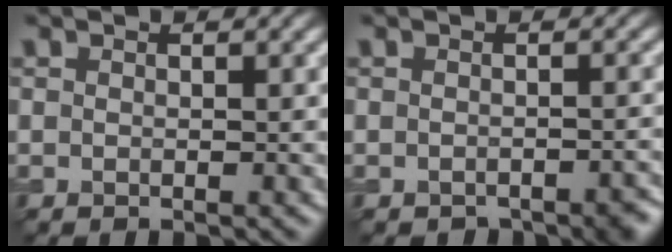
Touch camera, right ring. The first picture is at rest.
{"total": 2.2, "force": [-1.9, 0.8, 0.8], "torque": [-0.005, 0.000, -0.019]}